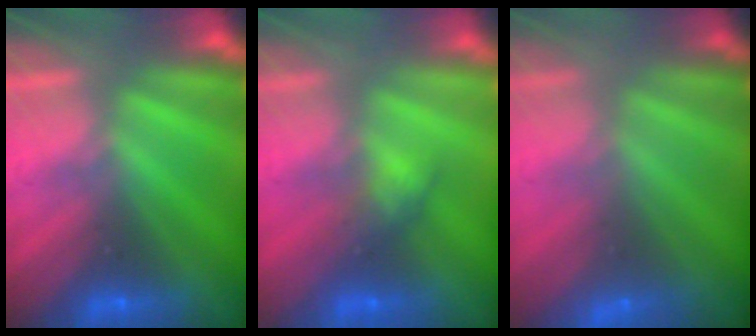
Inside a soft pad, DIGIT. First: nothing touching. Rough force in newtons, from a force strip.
{"total": 2.9}
{"total": 2.9}